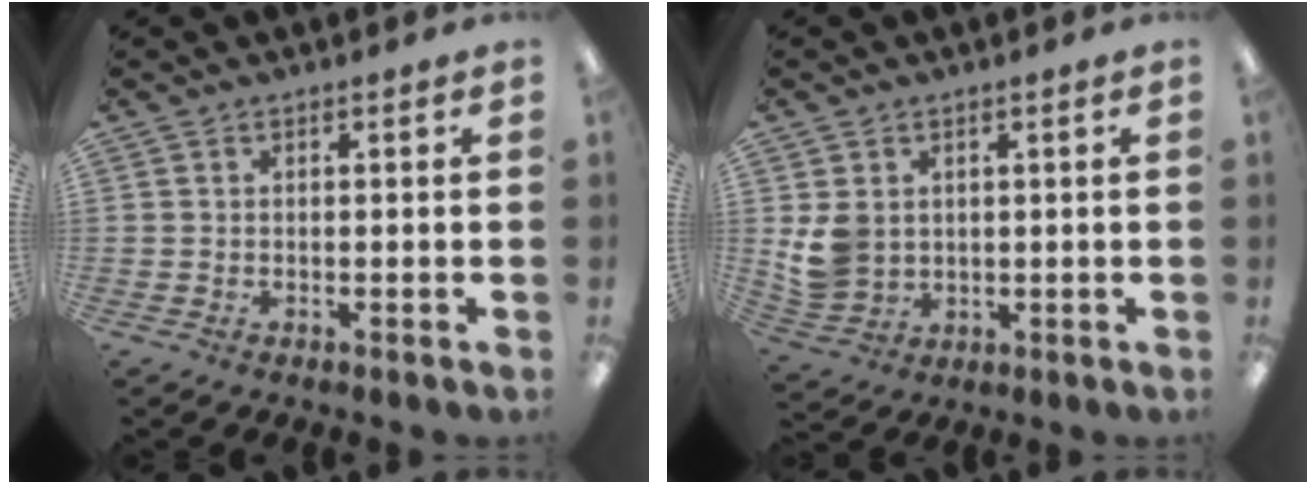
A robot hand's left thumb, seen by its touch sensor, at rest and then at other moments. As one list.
[{"total": 6.3, "force": [1.6, 5.3, 3.0], "torque": [-0.061, 0.003, 0.036]}]